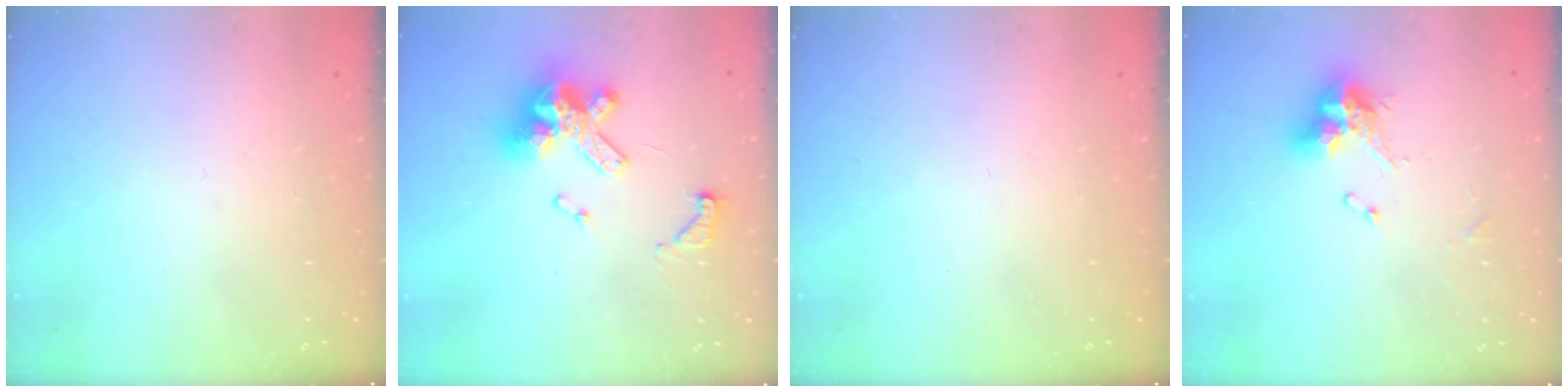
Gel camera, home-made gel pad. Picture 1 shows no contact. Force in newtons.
{"total": 14.5, "press": 14.5, "slide": 0.9}
{"total": 0.0}
{"total": 9.9, "press": 9.8, "slide": 1.1}